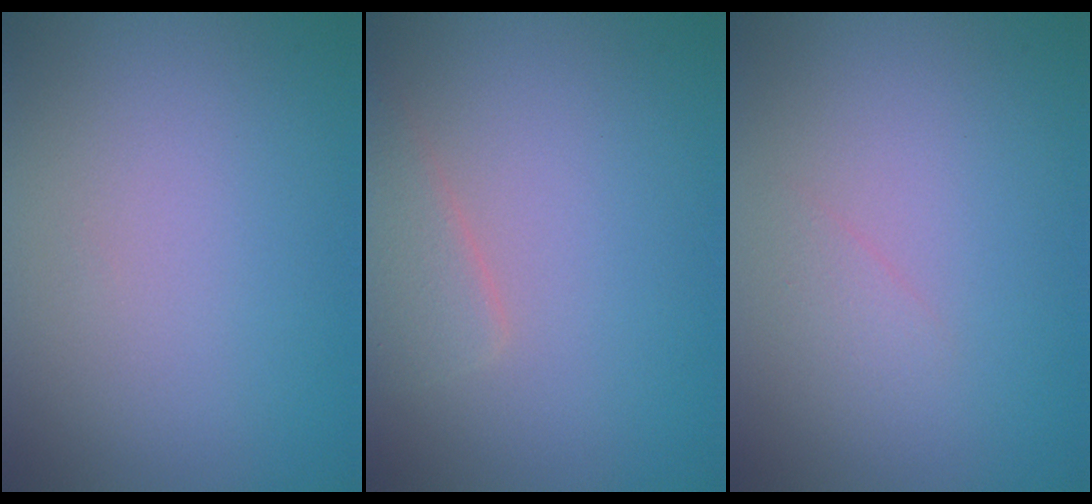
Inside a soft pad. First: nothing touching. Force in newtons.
{"total": 2.3, "press": 2.3, "slide": 0.1}
{"total": 0.8, "press": 0.8, "slide": 0.0}